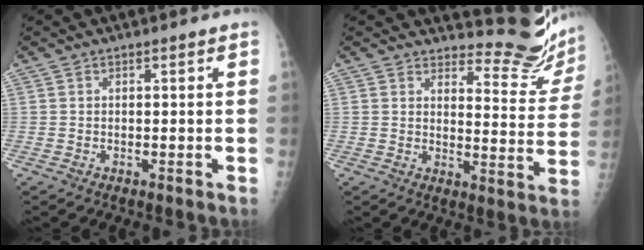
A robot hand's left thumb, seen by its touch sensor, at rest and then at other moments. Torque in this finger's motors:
{"motor_torque": [-0.07, -0.08, -0.24, -0.26, 0.01]}